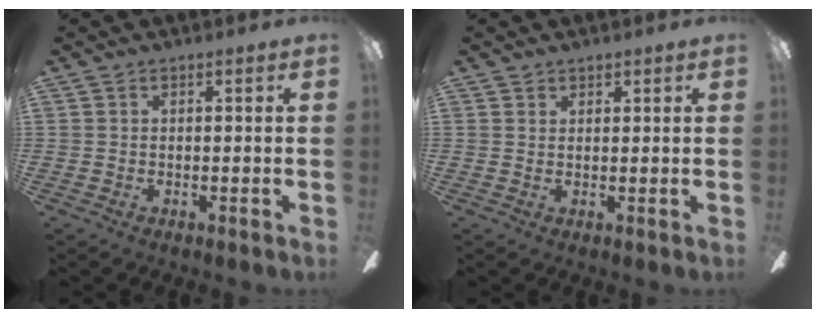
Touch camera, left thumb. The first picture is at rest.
{"total": 1.2, "force": [1.1, 0.5, 0.0], "torque": [0.006, -0.004, 0.020]}